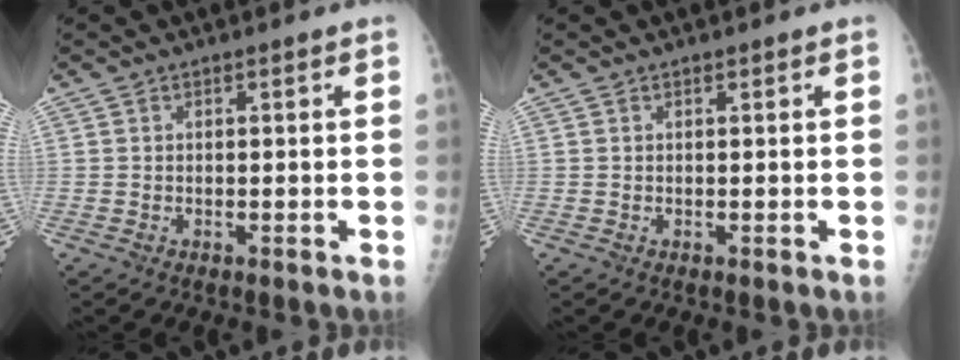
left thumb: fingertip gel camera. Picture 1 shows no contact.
{"total": 0.0}